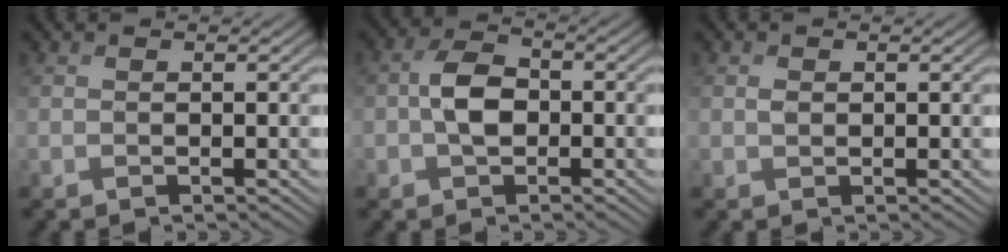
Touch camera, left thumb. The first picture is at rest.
{"total": 4.5, "force": [-0.8, 2.9, 3.3], "torque": [-0.068, 0.007, -0.021]}
{"total": 0.8, "force": [0.2, 0.6, 0.5], "torque": [-0.013, -0.001, 0.003]}